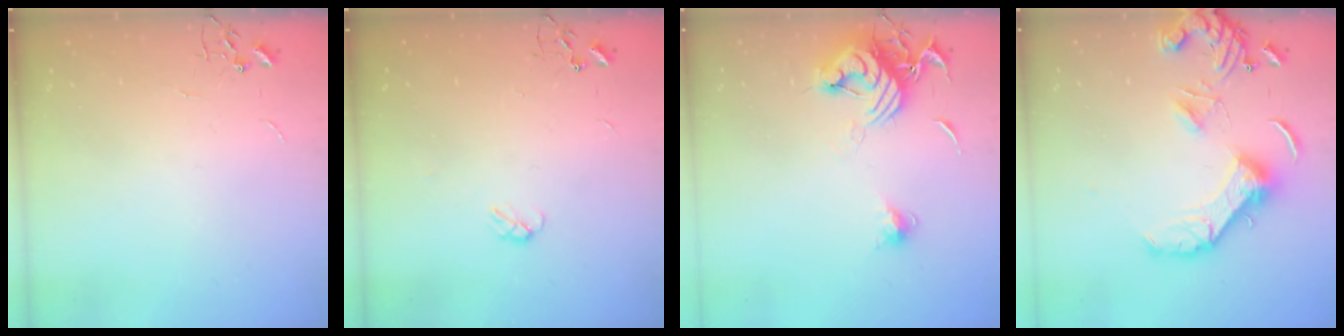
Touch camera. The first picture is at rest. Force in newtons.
{"total": 3.7, "press": 3.7, "slide": 0.6}
{"total": 14.7, "press": 14.6, "slide": 1.2}
{"total": 14.7, "press": 14.6, "slide": 1.9}